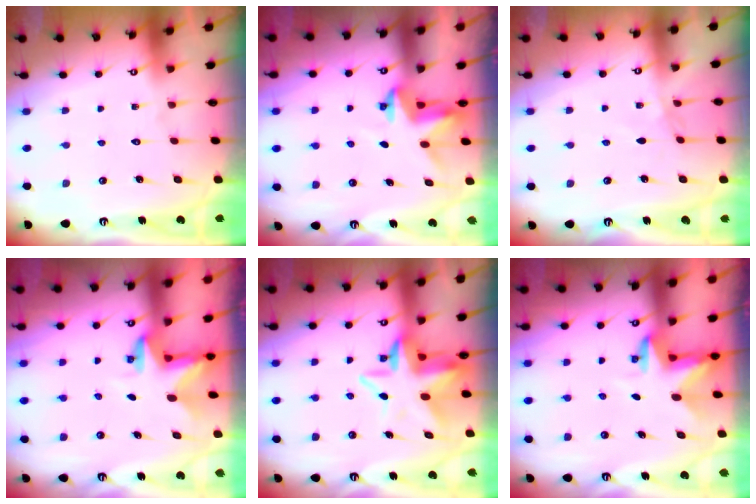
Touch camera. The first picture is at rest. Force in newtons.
{"total": 3.3, "press": 3.3, "slide": 0.2}
{"total": 2.5, "press": 2.5, "slide": 0.5}
{"total": 2.8, "press": 2.8, "slide": 0.2}
{"total": 9.2, "press": 9.0, "slide": 1.6}
{"total": 3.4, "press": 3.4, "slide": 0.1}